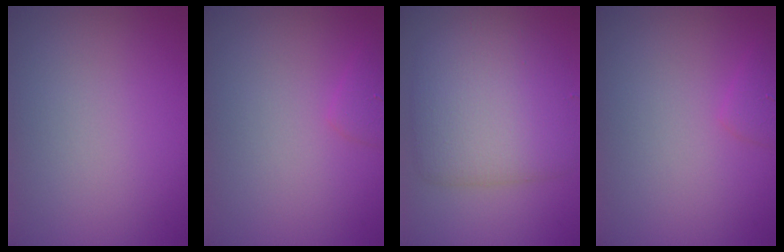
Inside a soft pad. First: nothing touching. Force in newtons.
{"total": 1.2, "press": 1.2, "slide": 0.1}
{"total": 7.0, "press": 7.0, "slide": 0.1}
{"total": 1.2, "press": 1.2, "slide": 0.1}